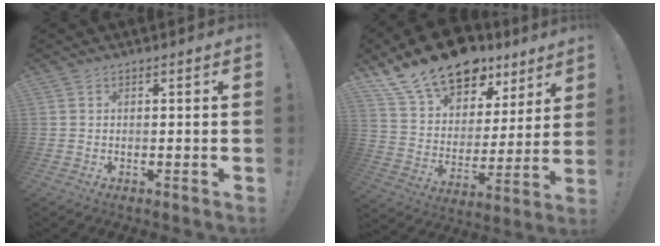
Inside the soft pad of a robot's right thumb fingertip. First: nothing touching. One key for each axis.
{"total": 19.3, "fx": 14.6, "fy": 10.0, "fz": 7.8, "tx": -0.125, "ty": -0.096, "tz": 0.269}